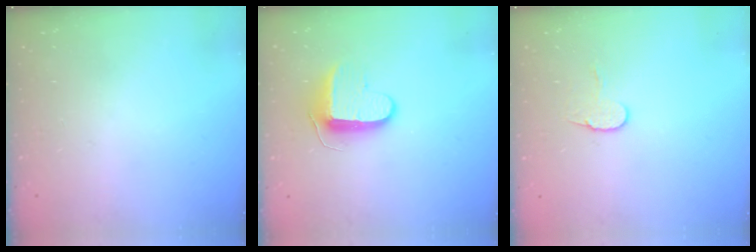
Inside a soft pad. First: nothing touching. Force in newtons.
{"total": 10.5, "press": 10.4, "slide": 1.0}
{"total": 7.3, "press": 7.3, "slide": 0.4}